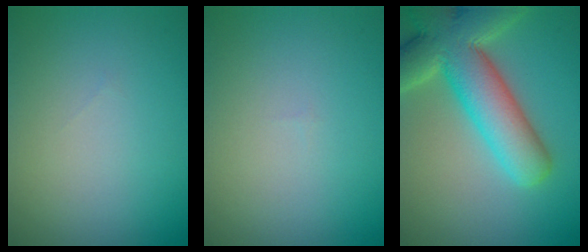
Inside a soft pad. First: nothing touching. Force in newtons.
{"total": 0.0}
{"total": 10.7, "press": 10.6, "slide": 1.1}